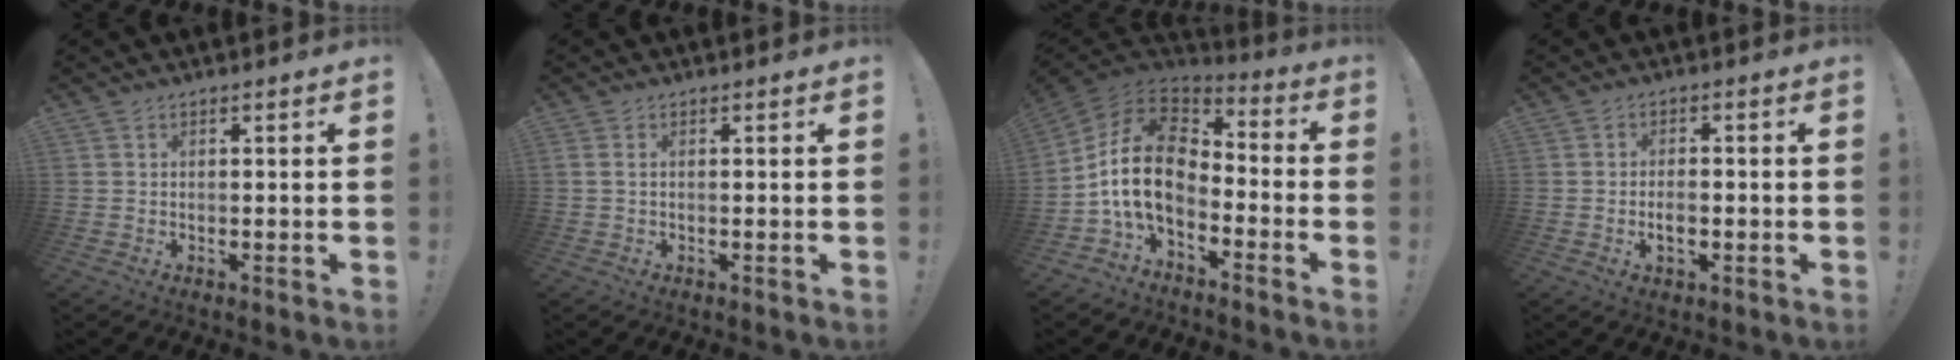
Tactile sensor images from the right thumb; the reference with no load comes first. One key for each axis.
{"total": 0.8, "fx": 0.2, "fy": 0.2, "fz": 0.8, "tx": -0.020, "ty": 0.002, "tz": 0.003}
{"total": 16.9, "fx": -1.9, "fy": 10.5, "fz": 13.2, "tx": -0.256, "ty": 0.017, "tz": -0.031}
{"total": 3.7, "fx": -1.2, "fy": 1.9, "fz": 2.9, "tx": -0.047, "ty": 0.007, "tz": -0.020}